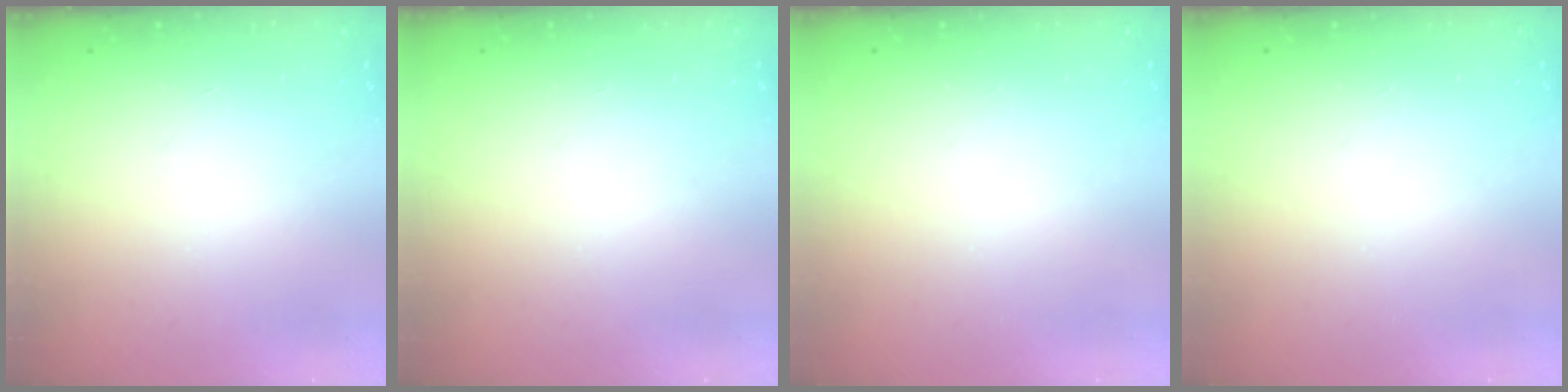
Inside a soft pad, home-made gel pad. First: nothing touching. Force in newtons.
{"total": 0.0}
{"total": 0.0}
{"total": 0.0}